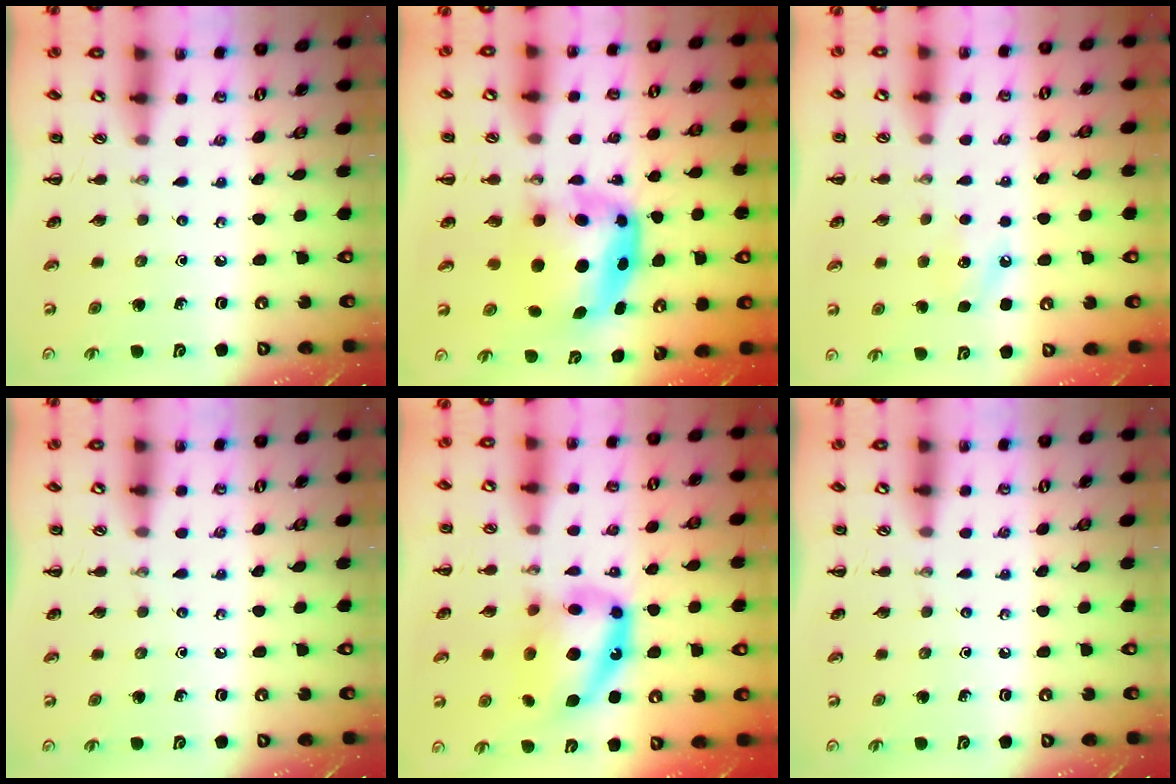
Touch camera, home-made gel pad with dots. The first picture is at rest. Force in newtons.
{"total": 7.0, "press": 6.8, "slide": 1.7}
{"total": 7.0, "press": 6.8, "slide": 1.6}
{"total": 0.0}
{"total": 14.0, "press": 13.6, "slide": 3.3}
{"total": 0.0}